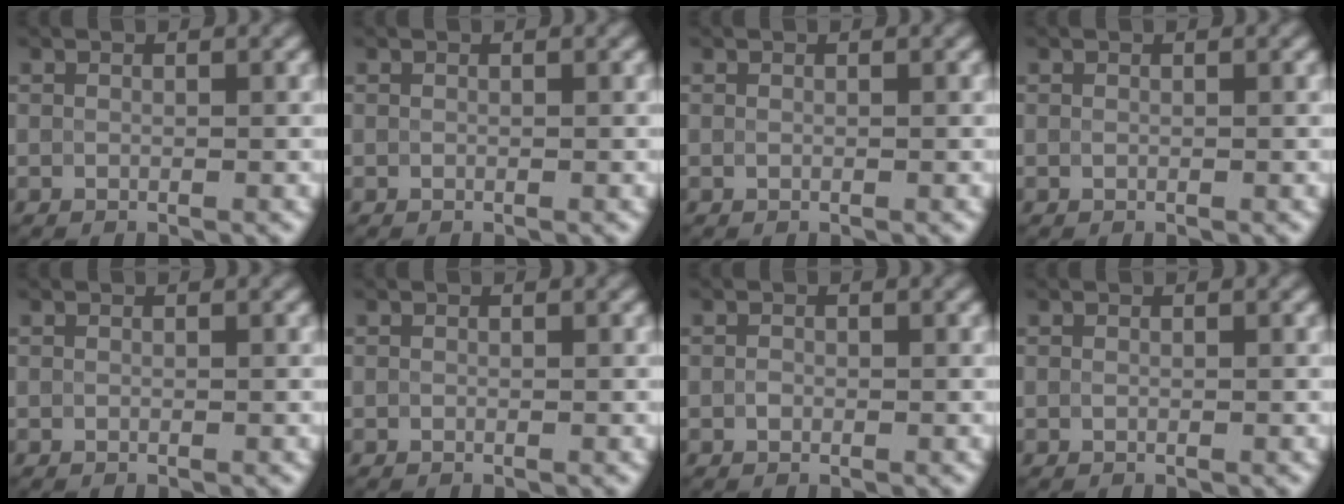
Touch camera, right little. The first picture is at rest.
{"total": 0.0}
{"total": 0.0}
{"total": 0.0}
{"total": 0.0}
{"total": 0.0}
{"total": 0.6, "force": [-0.1, 0.5, 0.3], "torque": [-0.006, -0.001, -0.004]}
{"total": 0.0}